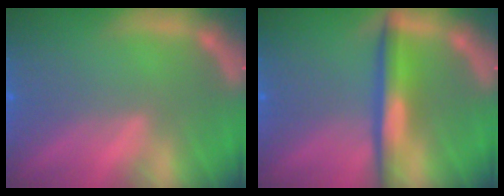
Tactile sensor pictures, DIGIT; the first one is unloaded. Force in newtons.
{"total": 4.5}